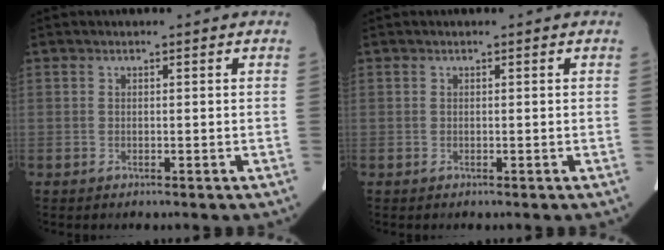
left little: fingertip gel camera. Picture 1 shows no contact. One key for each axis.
{"total": 0.0}